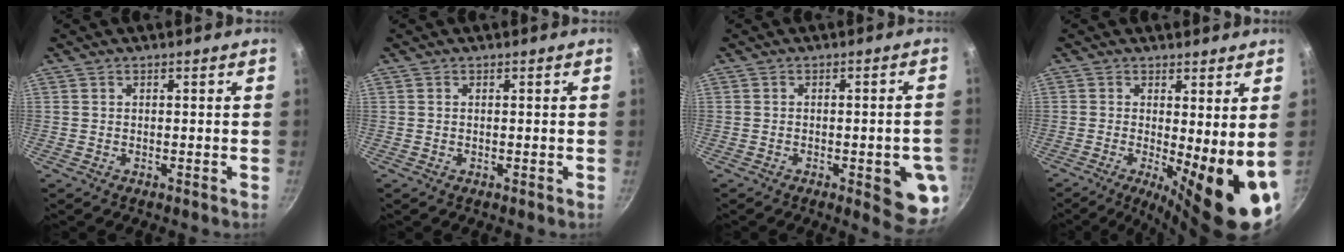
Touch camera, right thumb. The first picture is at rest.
{"total": 0.0}
{"total": 9.6, "force": [-2.6, 3.1, 8.8], "torque": [-0.080, 0.005, -0.030]}
{"total": 12.7, "force": [-1.7, 3.0, 12.2], "torque": [-0.146, -0.019, -0.018]}